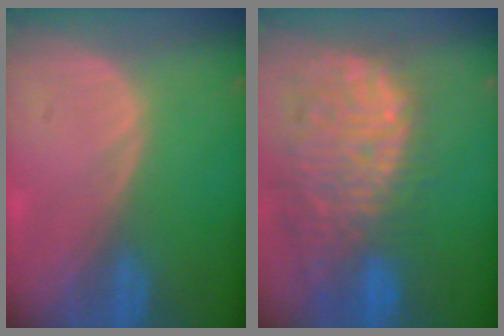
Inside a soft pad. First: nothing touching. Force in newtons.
{"total": 13.8, "press": 11.6, "slide": 7.5}